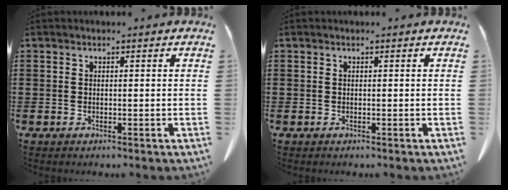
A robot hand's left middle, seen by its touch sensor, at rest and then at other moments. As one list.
[{"total": 0.0}]